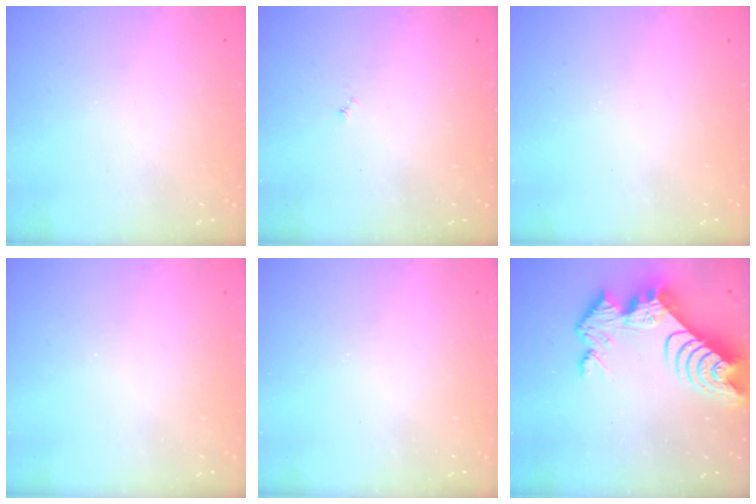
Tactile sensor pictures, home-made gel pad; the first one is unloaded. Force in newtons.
{"total": 3.0, "press": 2.9, "slide": 0.3}
{"total": 0.0}
{"total": 0.0}
{"total": 0.0}
{"total": 16.6, "press": 16.6, "slide": 1.4}